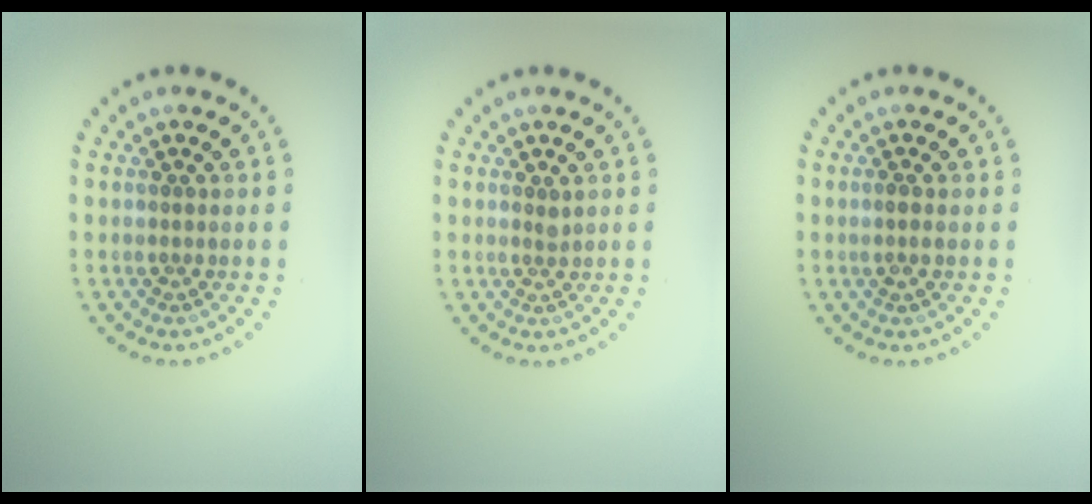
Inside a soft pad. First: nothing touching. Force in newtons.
{"total": 0.6, "press": 0.3, "slide": 0.4}
{"total": 0.9, "press": 0.9, "slide": 0.2}